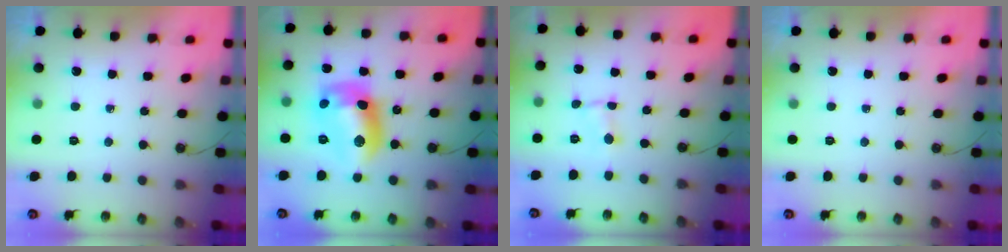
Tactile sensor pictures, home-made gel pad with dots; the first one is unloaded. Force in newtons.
{"total": 14.4, "press": 14.4, "slide": 1.0}
{"total": 0.5, "press": 0.5, "slide": 0.1}
{"total": 0.0}